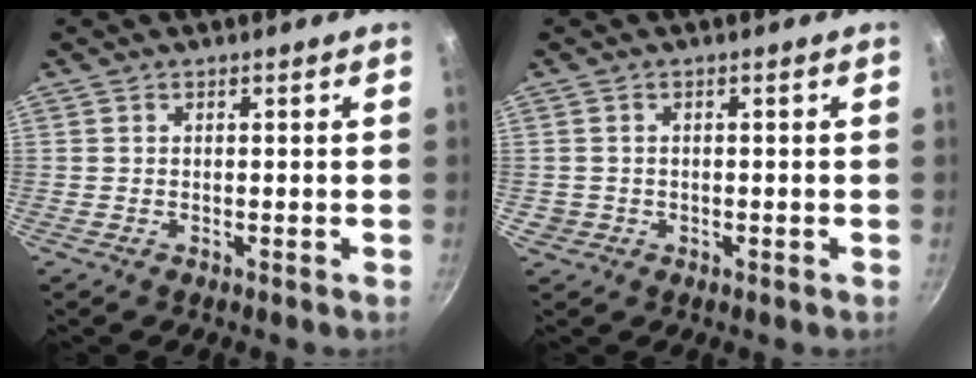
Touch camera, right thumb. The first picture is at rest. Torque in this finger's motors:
{"motor_torque": [0.59, 0.15, 0.04, -0.57, 0.00]}